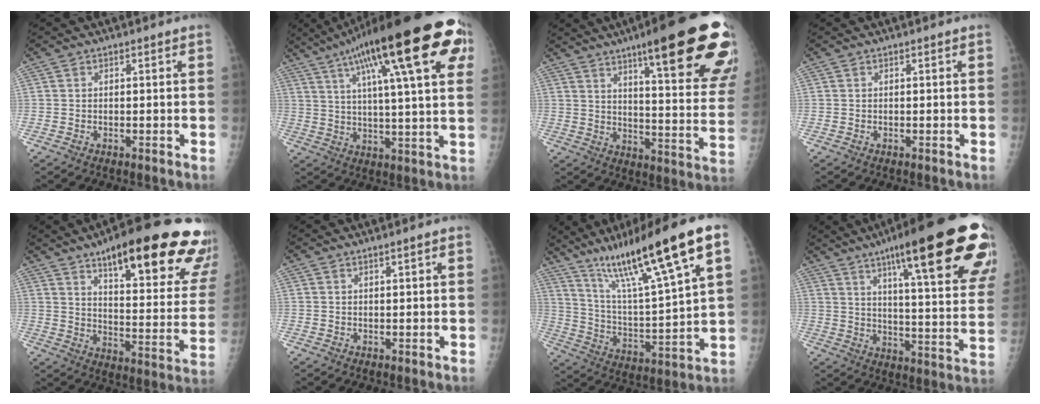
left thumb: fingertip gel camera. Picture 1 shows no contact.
{"total": 28.0, "force": [12.9, 6.6, 23.9], "torque": [-0.349, 0.004, 0.191]}
{"total": 27.2, "force": [16.1, 4.5, 21.4], "torque": [-0.233, -0.057, 0.221]}
{"total": 0.0}
{"total": 28.7, "force": [18.1, 7.2, 21.0], "torque": [-0.239, -0.061, 0.247]}
{"total": 0.9, "force": [0.3, 0.0, 0.9], "torque": [-0.016, 0.001, 0.006]}
{"total": 23.2, "force": [13.3, 2.6, 18.9], "torque": [-0.311, -0.029, 0.228]}
{"total": 29.9, "force": [17.0, 5.2, 24.0], "torque": [-0.277, -0.035, 0.239]}